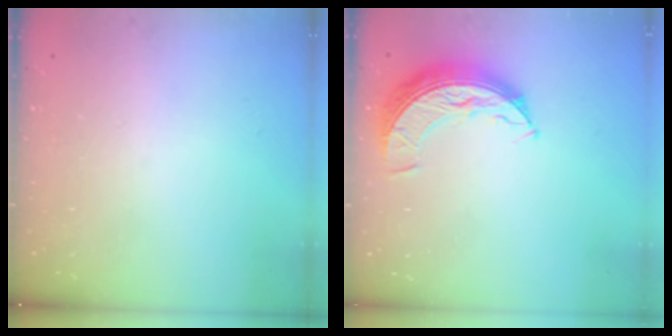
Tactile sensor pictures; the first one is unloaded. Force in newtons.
{"total": 9.1, "press": 9.1, "slide": 0.6}